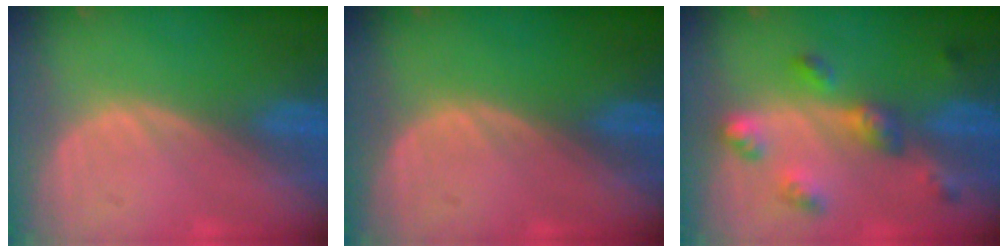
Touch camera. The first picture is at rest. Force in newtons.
{"total": 0.0}
{"total": 6.5, "press": 5.7, "slide": 3.0}